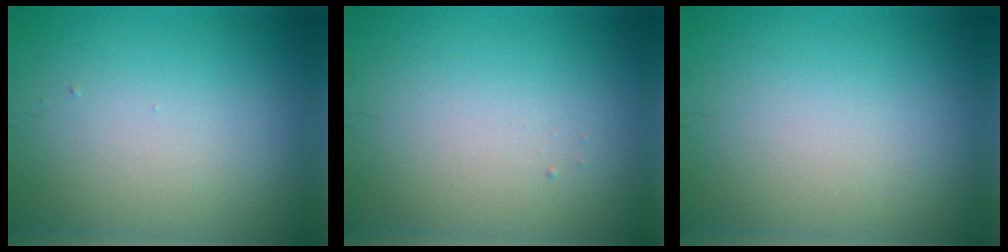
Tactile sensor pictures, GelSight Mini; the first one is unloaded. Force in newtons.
{"total": 0.0}
{"total": 0.0}